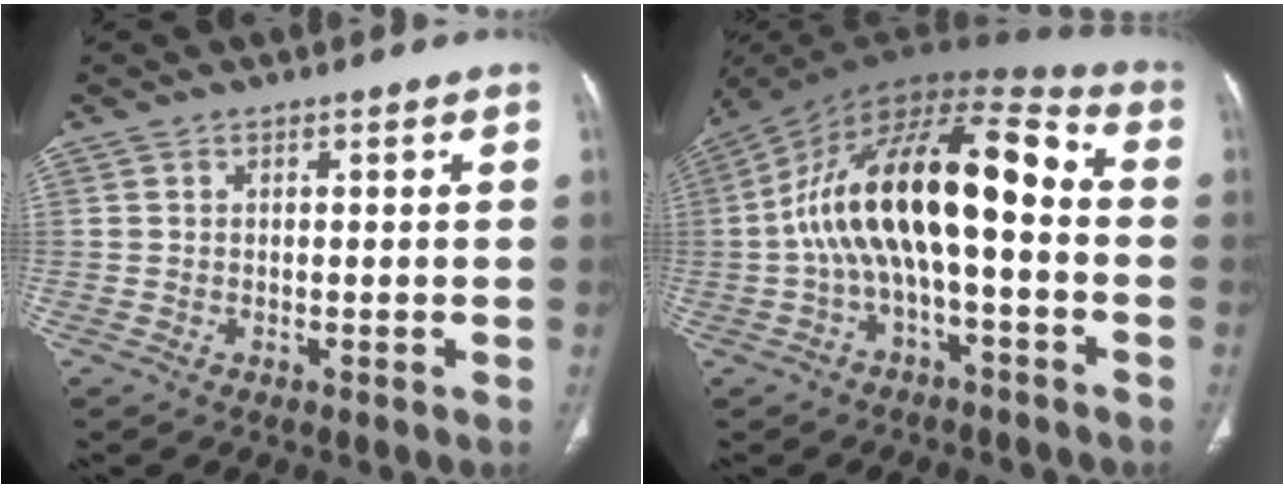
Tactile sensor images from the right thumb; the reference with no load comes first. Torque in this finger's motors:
{"motor_torque": [1.53, 1.54, 2.13, -0.64, 0.65]}